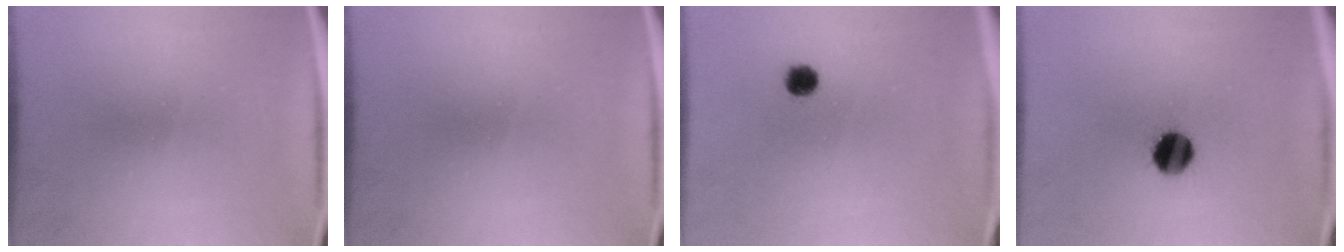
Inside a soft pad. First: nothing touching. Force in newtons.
{"total": 0.0}
{"total": 2.8}
{"total": 6.9}